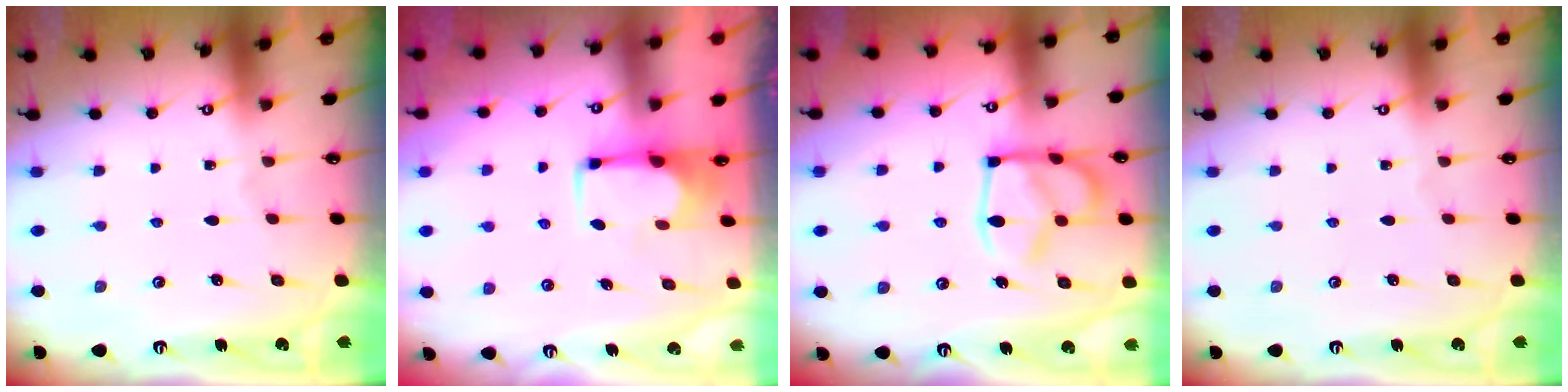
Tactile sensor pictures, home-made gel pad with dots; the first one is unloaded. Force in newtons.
{"total": 1.8, "press": 1.6, "slide": 0.8}
{"total": 15.2, "press": 15.1, "slide": 1.6}
{"total": 0.0}